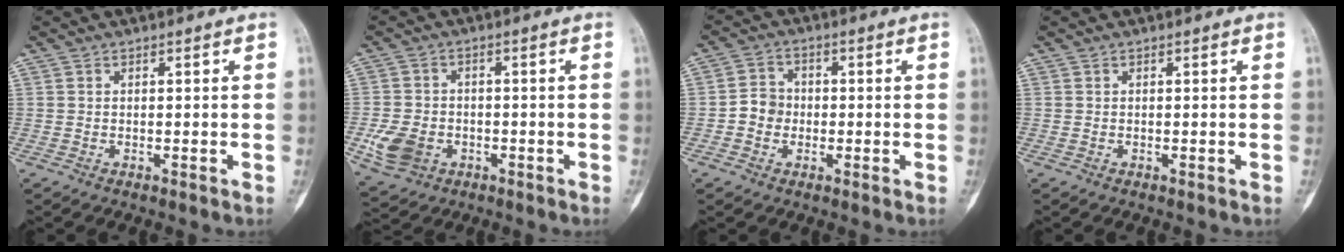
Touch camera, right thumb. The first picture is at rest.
{"total": 7.7, "force": [-2.3, 6.0, 4.2], "torque": [-0.075, 0.009, -0.038]}
{"total": 4.6, "force": [-0.9, 4.1, 1.8], "torque": [-0.009, 0.015, -0.024]}
{"total": 0.0}